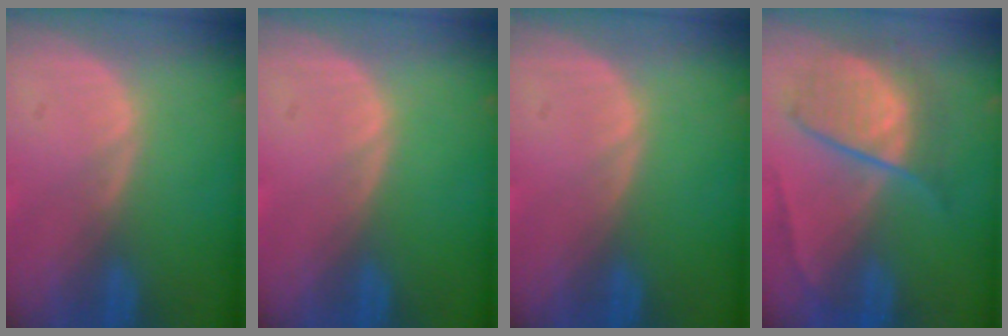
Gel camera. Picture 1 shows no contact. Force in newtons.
{"total": 0.0}
{"total": 0.0}
{"total": 6.7, "press": 6.7, "slide": 0.1}